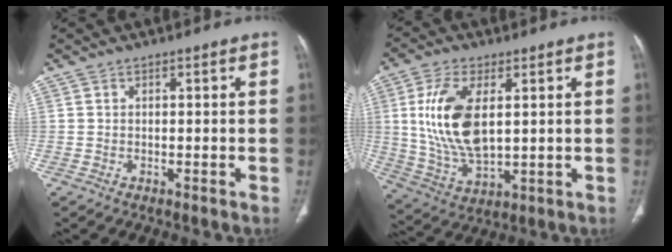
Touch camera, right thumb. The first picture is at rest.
{"total": 13.9, "force": [2.4, 7.0, 11.8], "torque": [-0.238, -0.015, 0.056]}